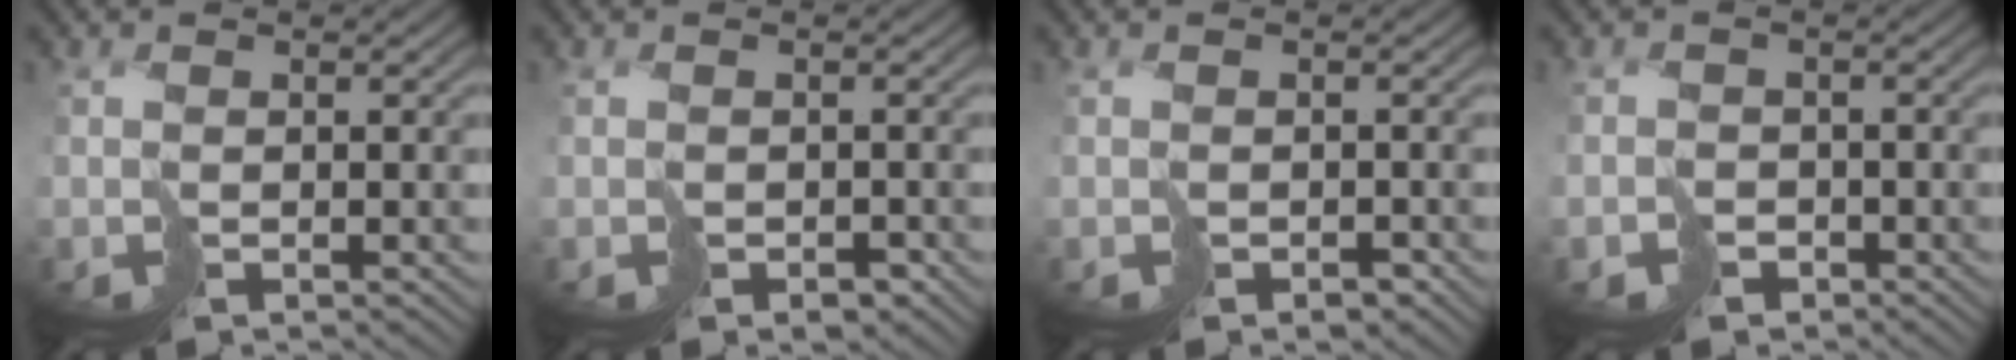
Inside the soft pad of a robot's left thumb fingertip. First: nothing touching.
{"total": 1.8, "force": [-1.1, 1.2, 0.8], "torque": [-0.002, -0.002, -0.016]}
{"total": 1.6, "force": [-1.1, 1.0, 0.5], "torque": [0.002, -0.002, -0.019]}
{"total": 2.4, "force": [-1.7, 1.8, -0.1], "torque": [0.021, -0.004, -0.031]}